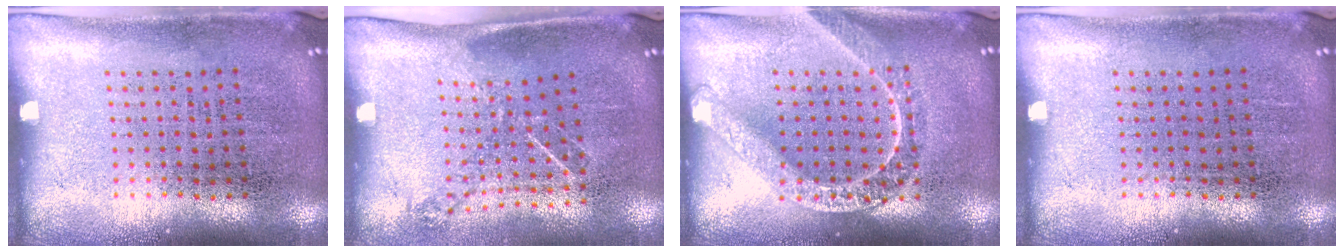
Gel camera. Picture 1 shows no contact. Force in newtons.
{"total": 1.1, "press": 0.9, "slide": 0.6}
{"total": 1.6, "press": 1.6, "slide": 0.1}
{"total": 0.0}